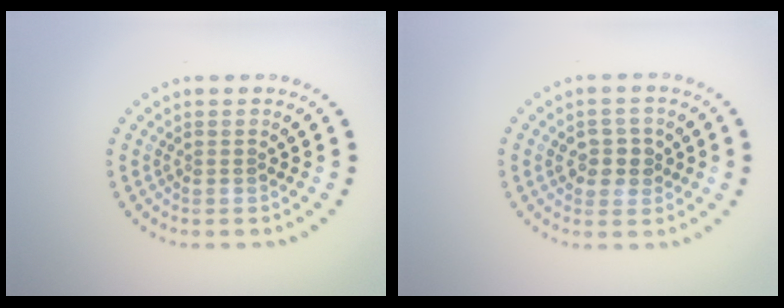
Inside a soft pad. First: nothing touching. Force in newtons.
{"total": 2.2, "press": 2.2, "slide": 0.2}